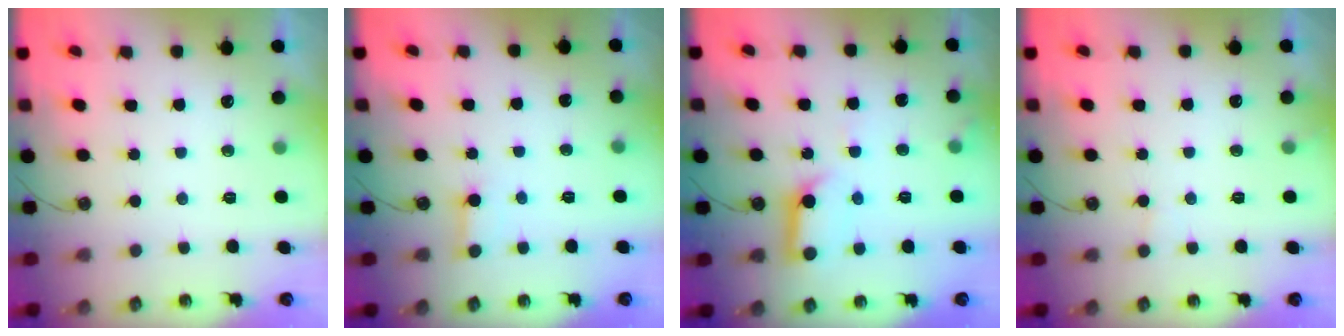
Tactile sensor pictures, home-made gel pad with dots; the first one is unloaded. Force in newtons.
{"total": 2.2, "press": 2.2, "slide": 0.1}
{"total": 11.6, "press": 11.5, "slide": 1.4}
{"total": 4.9, "press": 4.8, "slide": 0.3}